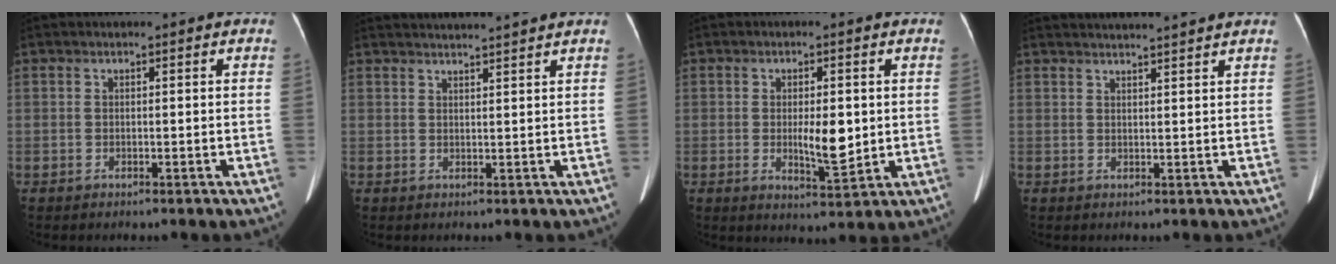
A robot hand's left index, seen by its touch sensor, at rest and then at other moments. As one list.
[{"total": 6.9, "force": [6.5, -1.5, 2.0], "torque": [-0.027, 0.015, 0.081]}, {"total": 5.9, "force": [-0.1, 1.9, 5.6], "torque": [-0.091, -0.009, 0.004]}, {"total": 7.8, "force": [7.3, -1.4, 2.3], "torque": [-0.031, 0.017, 0.089]}]